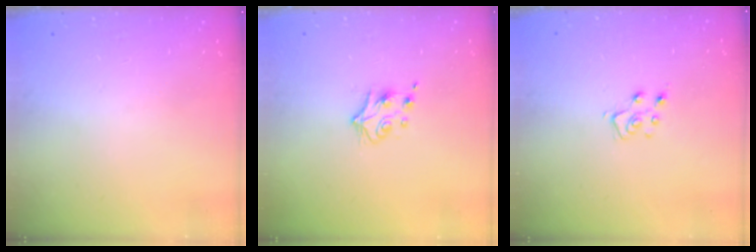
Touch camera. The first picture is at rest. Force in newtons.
{"total": 5.0, "press": 4.9, "slide": 0.6}
{"total": 5.7, "press": 5.7, "slide": 0.5}